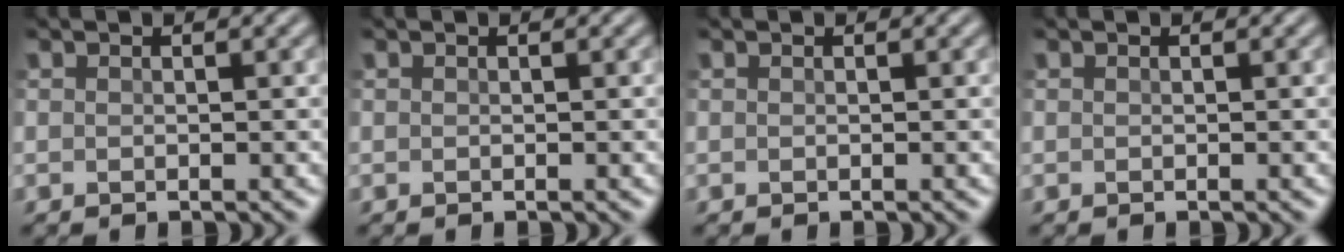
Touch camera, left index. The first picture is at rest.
{"total": 0.0}
{"total": 0.0}
{"total": 0.0}